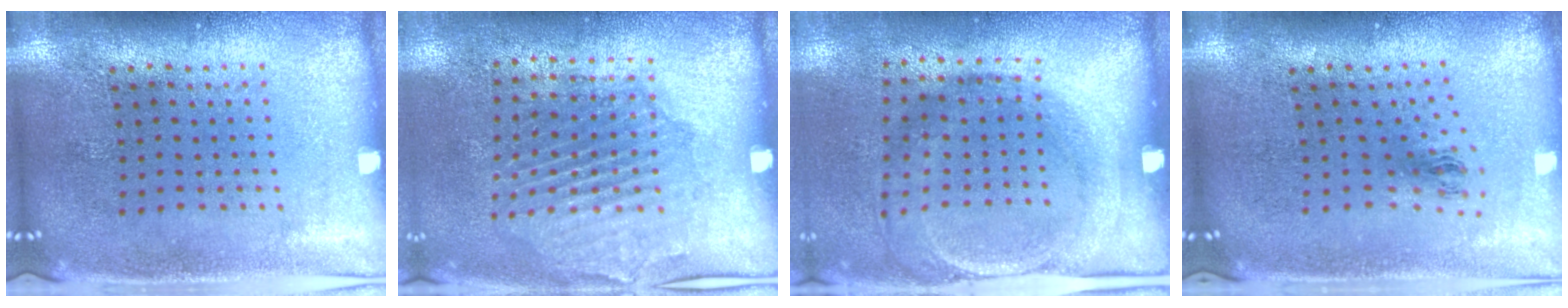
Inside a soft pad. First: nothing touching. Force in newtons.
{"total": 1.7, "press": 1.4, "slide": 0.8}
{"total": 1.9, "press": 1.2, "slide": 1.5}
{"total": 1.1, "press": 0.4, "slide": 1.0}